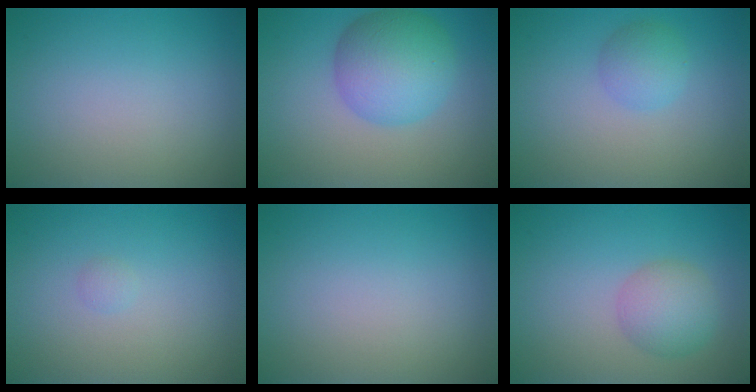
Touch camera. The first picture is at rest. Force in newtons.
{"total": 6.3, "press": 6.3, "slide": 0.1}
{"total": 2.1, "press": 2.1, "slide": 0.1}
{"total": 0.5, "press": 0.5, "slide": 0.0}
{"total": 0.0}
{"total": 3.3, "press": 3.3, "slide": 0.1}